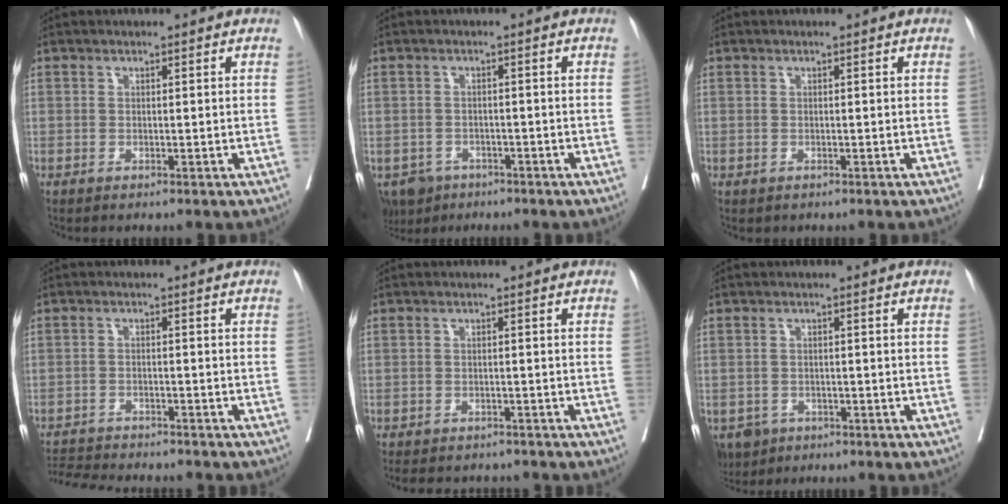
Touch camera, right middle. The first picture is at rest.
{"total": 4.9, "force": [-3.6, 3.3, 0.9], "torque": [-0.010, 0.001, -0.056]}
{"total": 0.0}
{"total": 9.0, "force": [-8.6, 0.8, 2.4], "torque": [-0.036, -0.003, -0.132]}
{"total": 7.9, "force": [-7.2, 2.7, 1.9], "torque": [-0.028, -0.002, -0.088]}
{"total": 4.5, "force": [-3.0, 3.2, 1.0], "torque": [-0.015, 0.001, -0.046]}